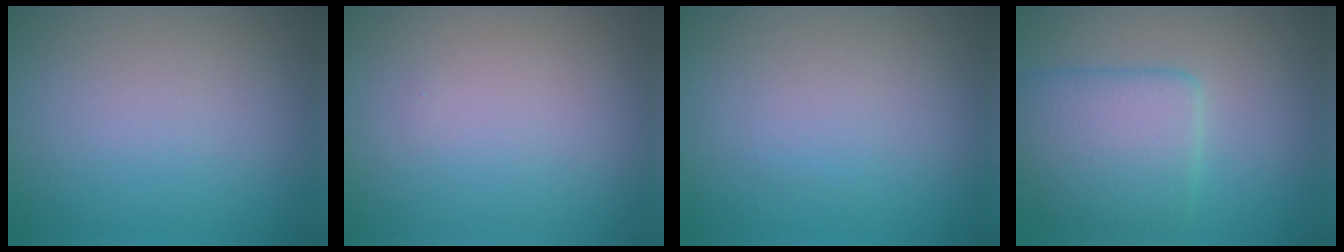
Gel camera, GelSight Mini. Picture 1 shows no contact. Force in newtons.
{"total": 0.0}
{"total": 0.0}
{"total": 5.7, "press": 5.7, "slide": 0.2}